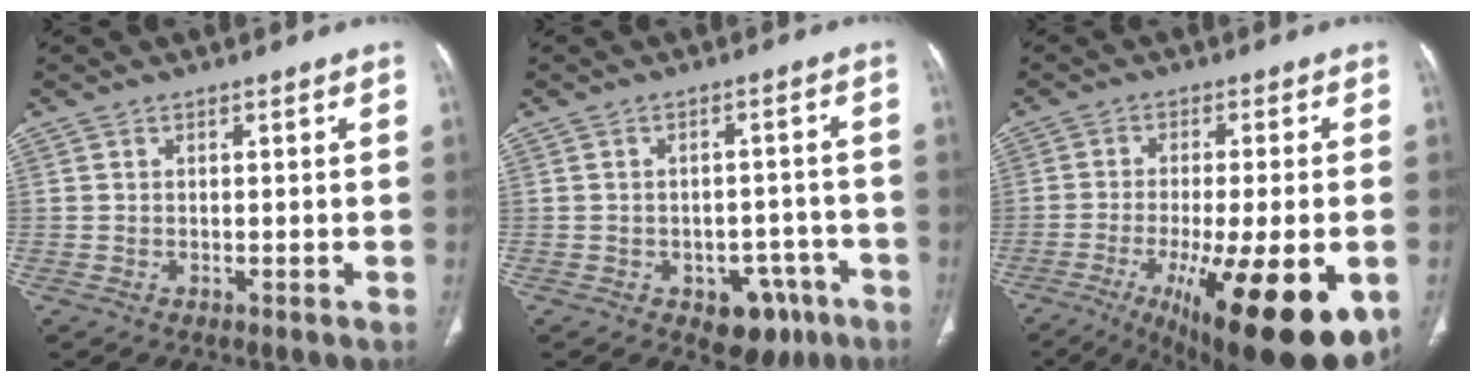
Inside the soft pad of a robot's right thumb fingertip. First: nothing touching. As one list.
[{"total": 8.1, "force": [-4.4, 5.1, 4.4], "torque": [-0.023, 0.029, -0.050]}, {"total": 22.4, "force": [-8.4, 6.1, 19.8], "torque": [-0.261, -0.023, -0.110]}]